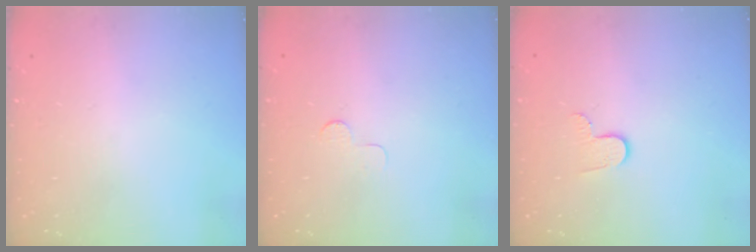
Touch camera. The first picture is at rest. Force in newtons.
{"total": 3.0, "press": 2.9, "slide": 0.3}
{"total": 4.6, "press": 4.6, "slide": 0.5}